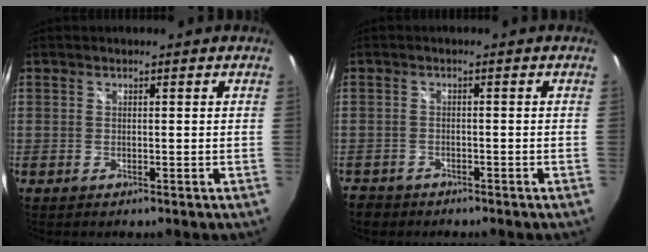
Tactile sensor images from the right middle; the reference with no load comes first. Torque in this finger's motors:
{"motor_torque": [0.40, -0.42, -0.02, 0.00]}